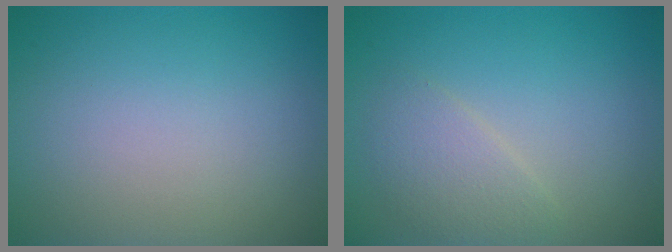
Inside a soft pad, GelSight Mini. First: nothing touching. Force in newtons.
{"total": 2.2, "press": 2.2, "slide": 0.1}